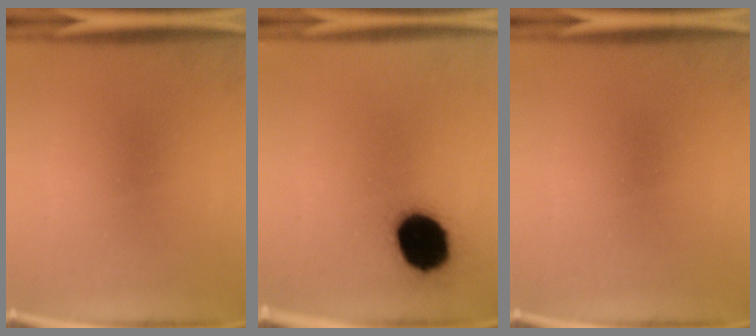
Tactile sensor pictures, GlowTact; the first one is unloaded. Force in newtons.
{"total": 16.9}
{"total": 0.0}